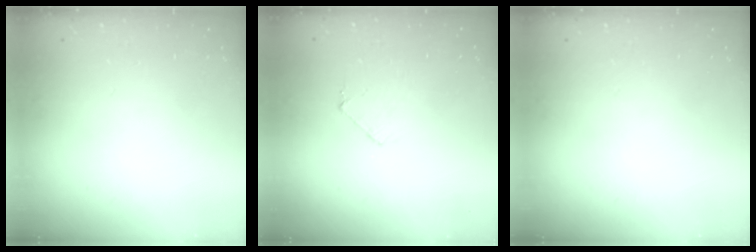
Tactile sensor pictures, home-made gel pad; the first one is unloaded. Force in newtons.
{"total": 4.3, "press": 4.2, "slide": 0.3}
{"total": 0.0}